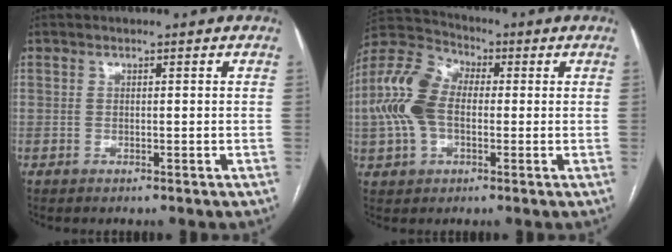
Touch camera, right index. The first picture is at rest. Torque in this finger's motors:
{"motor_torque": [1.93, -0.21, 0.96, 0.21]}